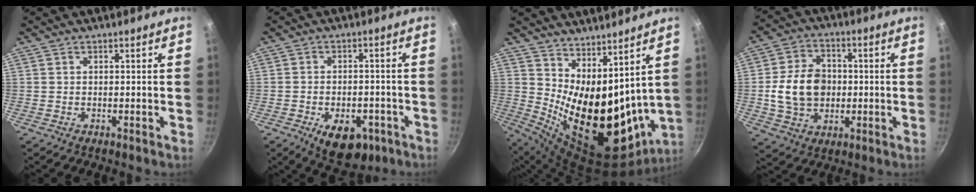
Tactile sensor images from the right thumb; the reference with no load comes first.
{"total": 11.2, "force": [-5.0, 6.6, 7.6], "torque": [-0.078, 0.015, -0.057]}
{"total": 18.9, "force": [7.8, 8.9, 14.7], "torque": [-0.201, -0.082, 0.154]}
{"total": 12.8, "force": [-0.3, 9.9, 8.0], "torque": [-0.122, 0.015, -0.006]}